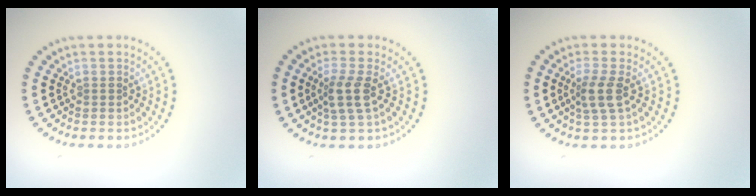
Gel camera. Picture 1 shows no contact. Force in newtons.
{"total": 2.5, "press": 2.0, "slide": 1.5}
{"total": 2.4, "press": 1.9, "slide": 1.4}